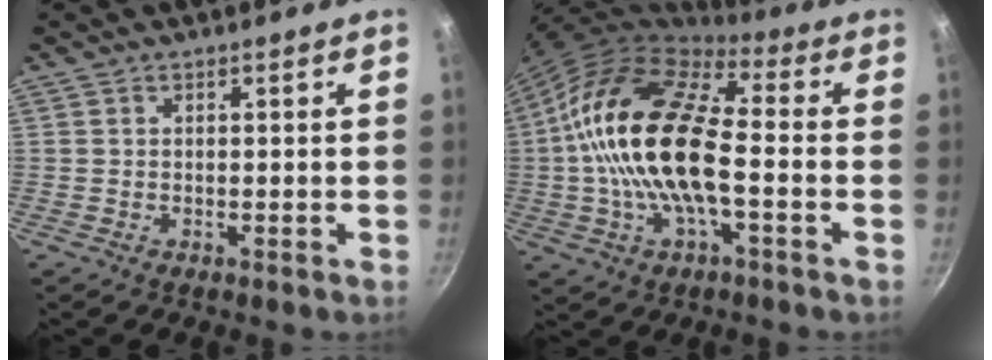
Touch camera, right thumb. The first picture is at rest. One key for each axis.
{"total": 19.9, "fx": -1.1, "fy": 8.8, "fz": 17.9, "tx": -0.323, "ty": 0.031, "tz": -0.034}